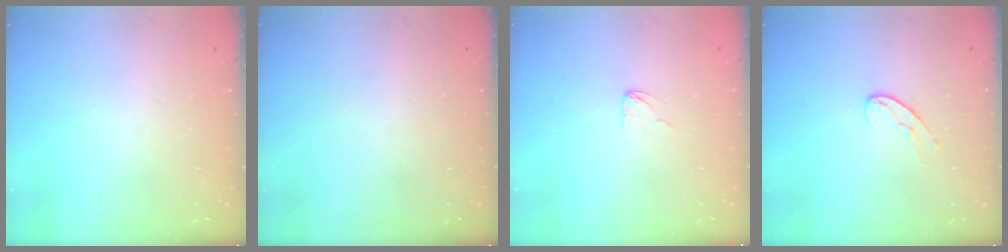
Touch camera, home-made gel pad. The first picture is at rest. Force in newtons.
{"total": 0.0}
{"total": 2.7, "press": 2.7, "slide": 0.2}
{"total": 6.4, "press": 6.4, "slide": 0.6}